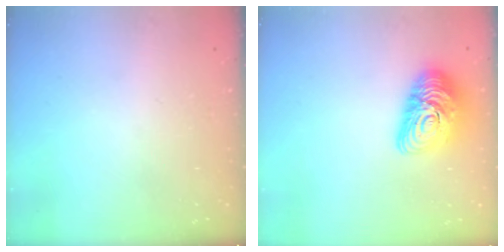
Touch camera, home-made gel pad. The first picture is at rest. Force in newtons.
{"total": 14.7, "press": 14.7, "slide": 1.2}